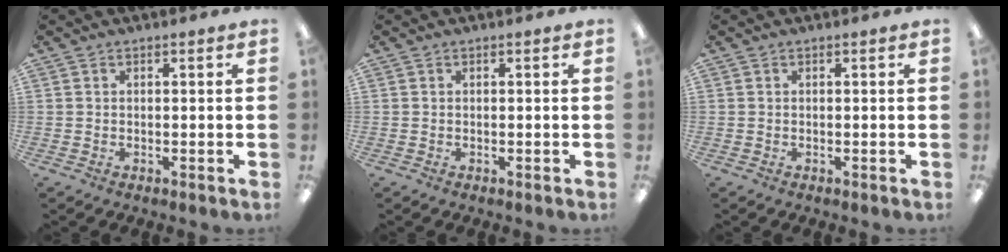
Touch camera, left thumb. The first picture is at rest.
{"total": 0.0}
{"total": 0.0}